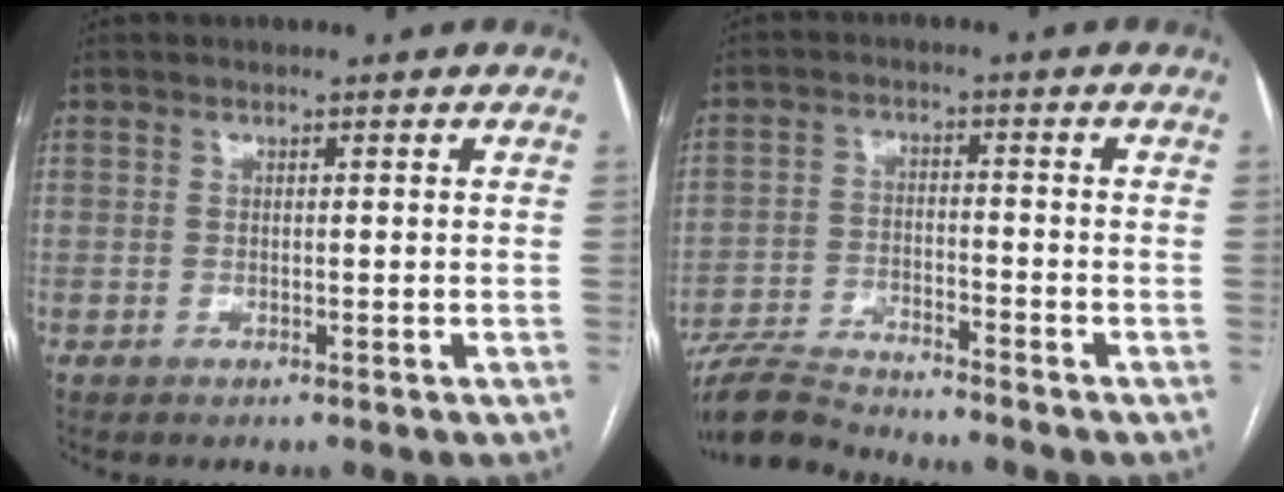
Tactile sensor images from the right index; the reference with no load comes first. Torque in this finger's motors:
{"motor_torque": [-0.47, -1.22, -0.03, -0.01]}